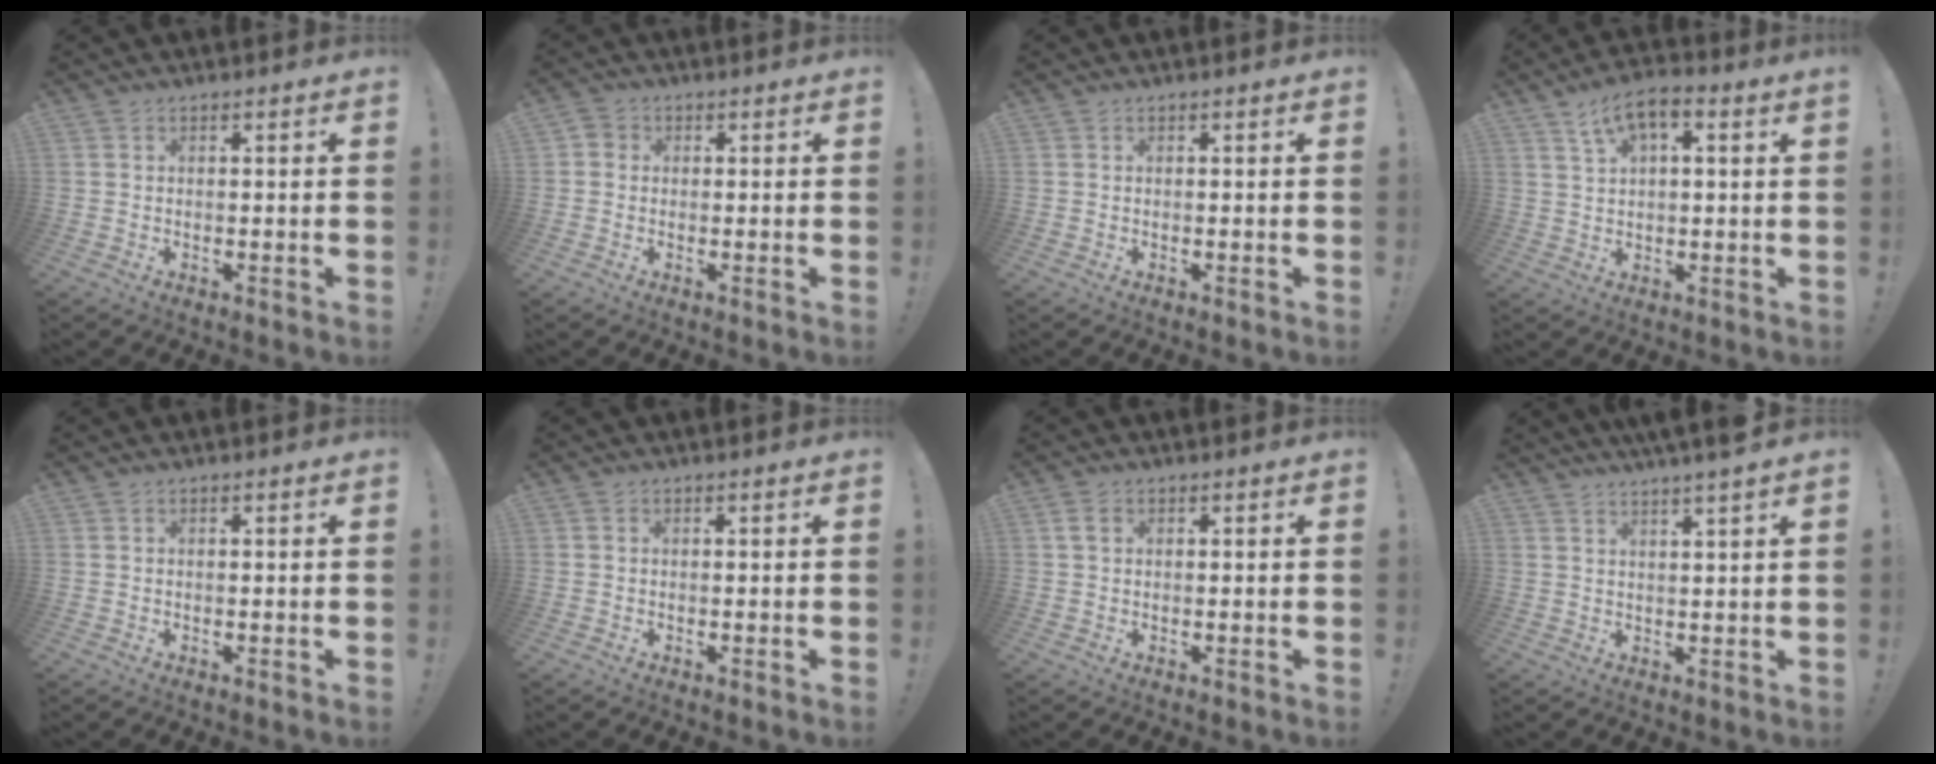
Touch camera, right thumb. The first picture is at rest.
{"total": 2.3, "force": [0.0, 2.0, 1.1], "torque": [-0.020, 0.009, 0.003]}
{"total": 0.0}
{"total": 6.6, "force": [3.1, 2.2, 5.3], "torque": [-0.099, -0.006, 0.058]}
{"total": 0.0}
{"total": 0.0}
{"total": 2.4, "force": [0.9, 1.6, 1.5], "torque": [-0.024, 0.002, 0.017]}
{"total": 4.4, "force": [3.5, -0.7, 2.6], "torque": [-0.040, -0.018, 0.056]}